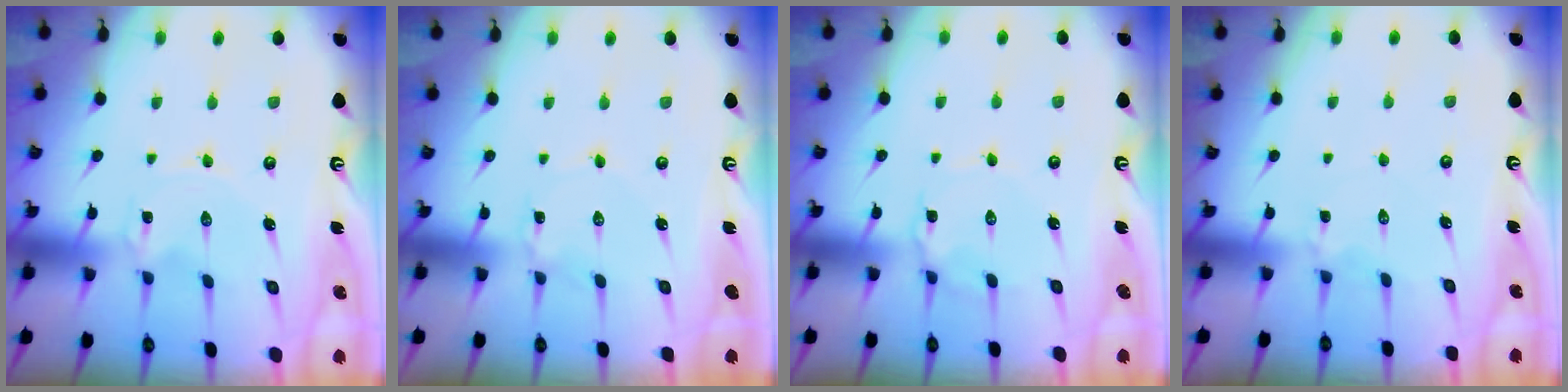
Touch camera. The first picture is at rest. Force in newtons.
{"total": 0.9, "press": 0.9, "slide": 0.1}
{"total": 2.7, "press": 2.7, "slide": 0.2}
{"total": 2.8, "press": 2.7, "slide": 0.5}